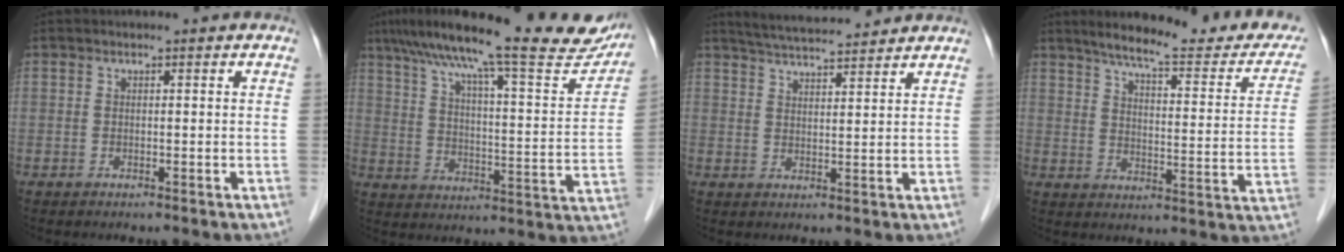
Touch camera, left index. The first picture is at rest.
{"total": 27.0, "force": [22.1, 4.1, 14.9], "torque": [-0.235, 0.002, 0.294]}
{"total": 8.6, "force": [8.1, 0.4, 2.8], "torque": [-0.058, 0.024, 0.128]}
{"total": 19.9, "force": [17.2, 3.2, 9.5], "torque": [-0.116, -0.025, 0.213]}